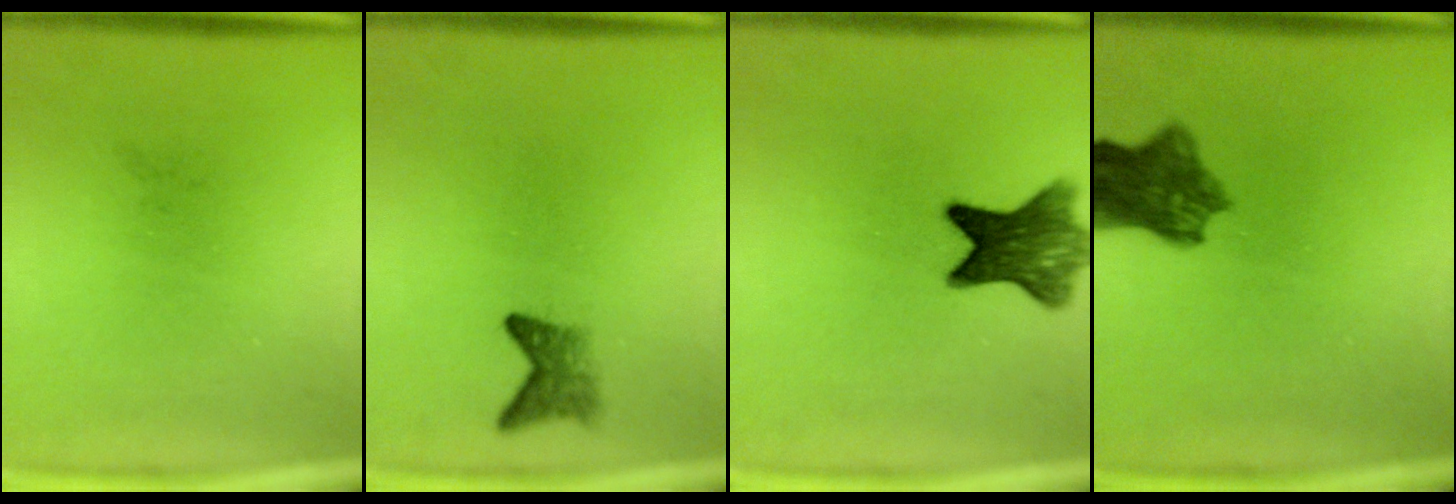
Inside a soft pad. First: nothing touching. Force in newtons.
{"total": 2.4}
{"total": 9.2}
{"total": 7.7}